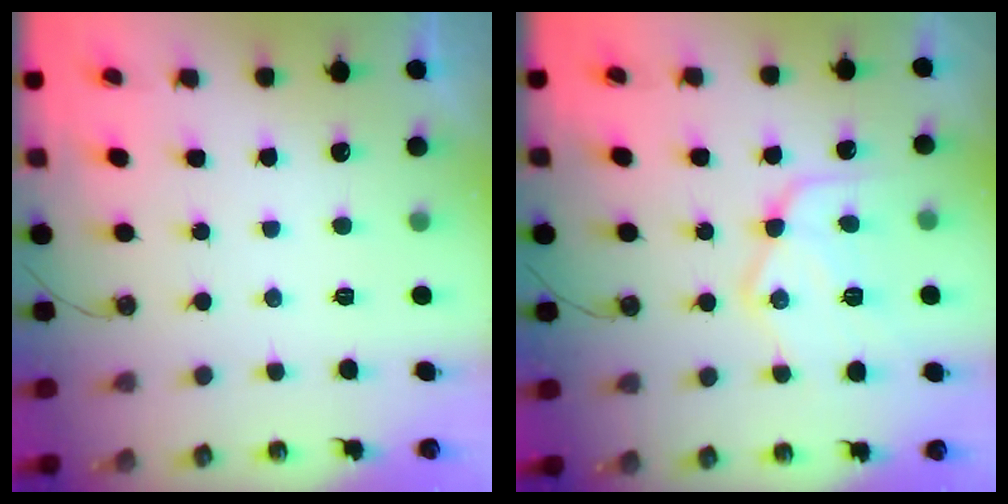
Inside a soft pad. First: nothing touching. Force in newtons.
{"total": 16.7, "press": 16.6, "slide": 1.4}